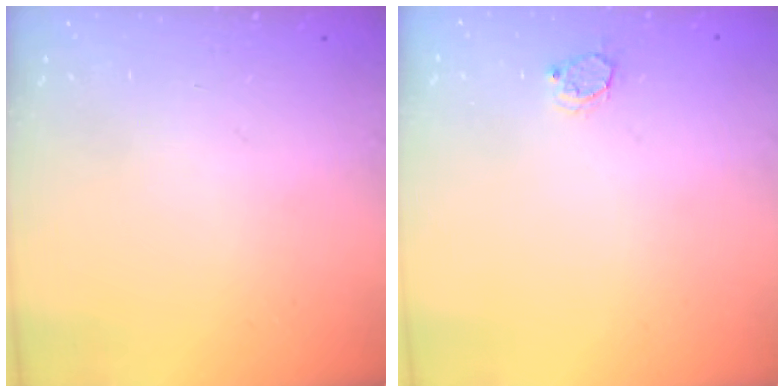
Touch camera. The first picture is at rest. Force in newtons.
{"total": 2.7, "press": 2.7, "slide": 0.3}